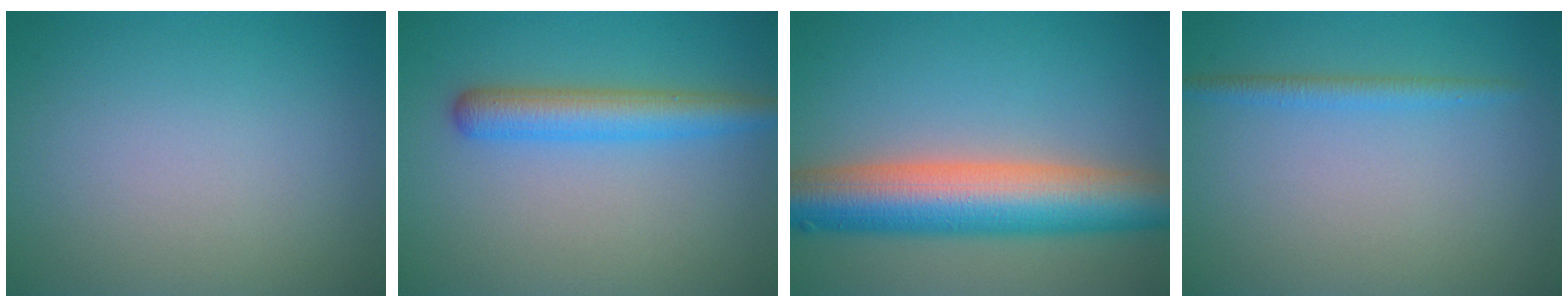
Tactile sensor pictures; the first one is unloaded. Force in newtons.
{"total": 4.1, "press": 4.1, "slide": 0.1}
{"total": 10.2, "press": 10.2, "slide": 0.6}
{"total": 1.6, "press": 1.6, "slide": 0.1}